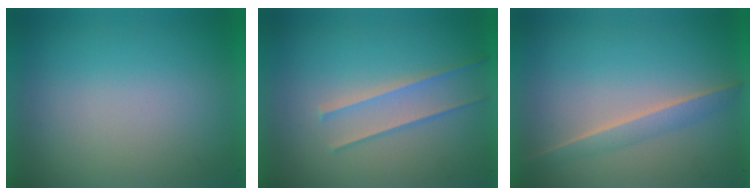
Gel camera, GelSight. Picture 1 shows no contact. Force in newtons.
{"total": 1.5}
{"total": 1.7}